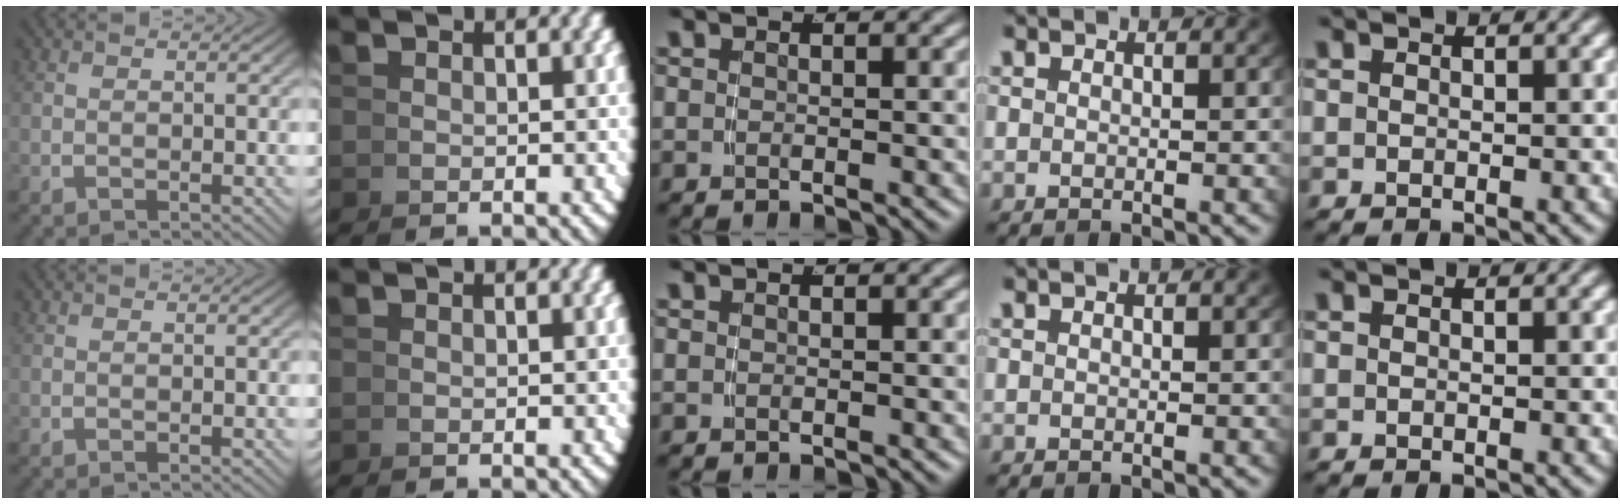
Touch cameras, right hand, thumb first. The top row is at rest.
{}